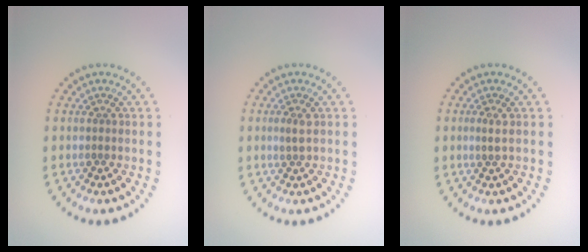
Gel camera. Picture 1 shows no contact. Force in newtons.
{"total": 1.2, "press": 1.0, "slide": 0.5}
{"total": 1.0, "press": 0.9, "slide": 0.5}